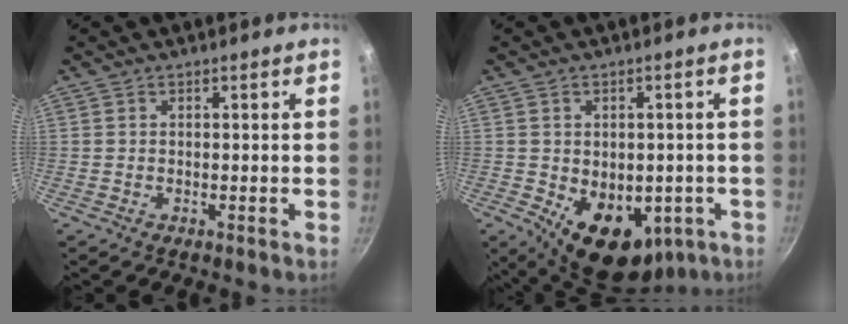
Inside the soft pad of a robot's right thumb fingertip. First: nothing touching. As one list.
[{"total": 13.7, "force": [-3.8, 9.4, 9.3], "torque": [-0.096, -0.010, -0.030]}]